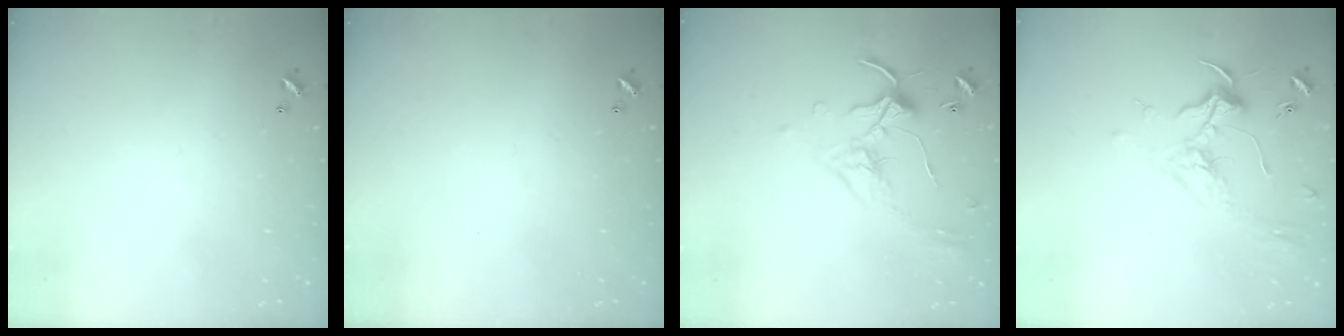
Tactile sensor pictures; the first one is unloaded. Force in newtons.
{"total": 0.0}
{"total": 0.7, "press": 0.6, "slide": 0.4}
{"total": 1.8, "press": 1.7, "slide": 0.7}